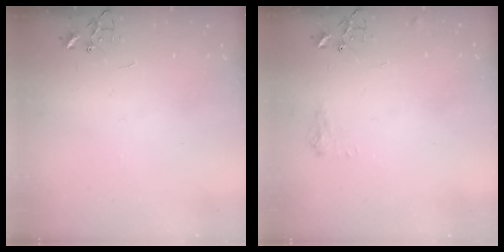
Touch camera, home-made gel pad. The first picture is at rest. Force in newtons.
{"total": 6.7, "press": 6.7, "slide": 0.8}